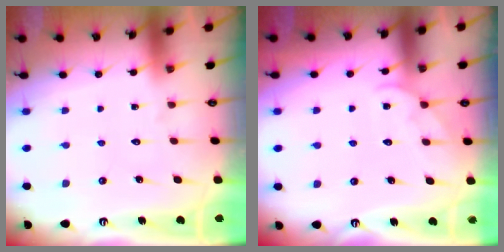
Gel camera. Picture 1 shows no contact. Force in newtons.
{"total": 3.5, "press": 3.5, "slide": 0.3}